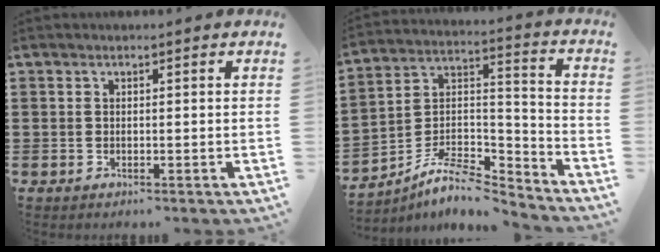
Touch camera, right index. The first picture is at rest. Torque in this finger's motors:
{"motor_torque": [-0.05, 0.18, 0.11, 0.01]}